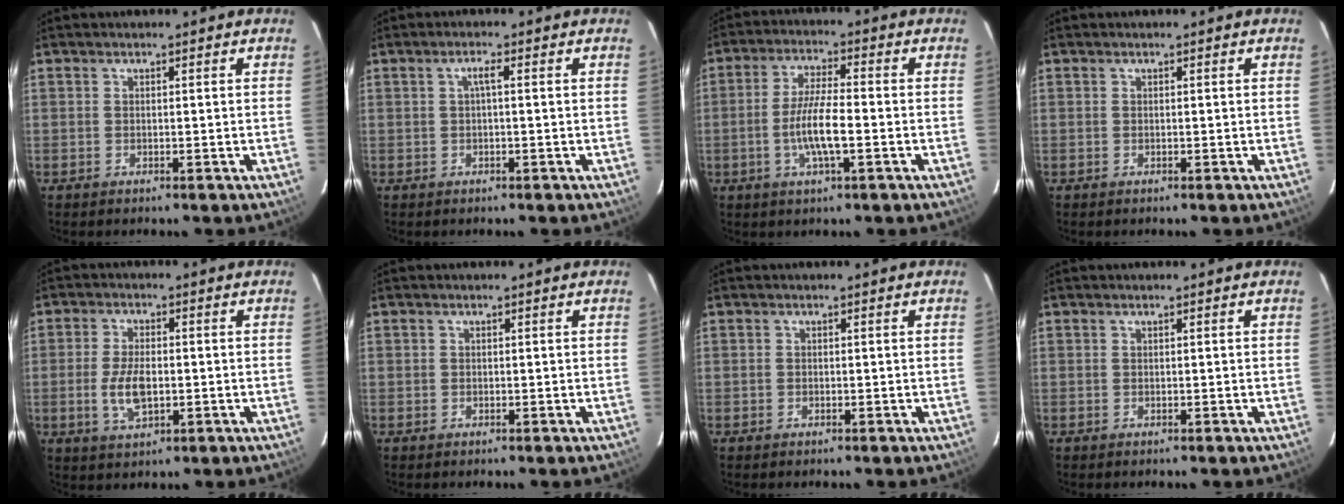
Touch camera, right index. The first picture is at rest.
{"total": 1.5, "force": [0.0, 0.0, 1.5], "torque": [-0.028, 0.006, -0.001]}
{"total": 7.9, "force": [-2.1, 1.3, 7.5], "torque": [-0.147, -0.001, -0.042]}
{"total": 0.0}
{"total": 6.8, "force": [-1.2, 3.3, 5.8], "torque": [-0.119, -0.005, -0.019]}
{"total": 0.0}
{"total": 0.0}
{"total": 0.0}